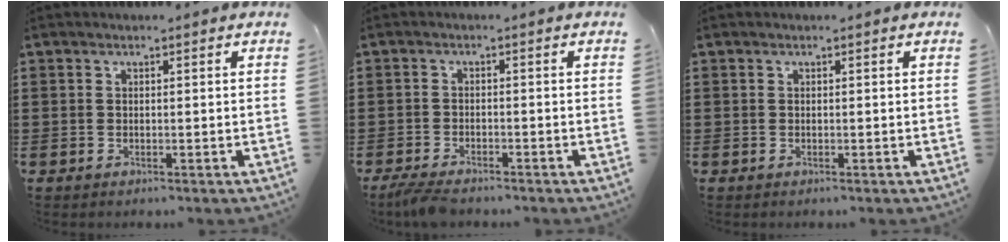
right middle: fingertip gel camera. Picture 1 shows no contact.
{"total": 2.9, "force": [-2.6, 0.5, 1.0], "torque": [-0.033, -0.002, -0.057]}
{"total": 0.0}